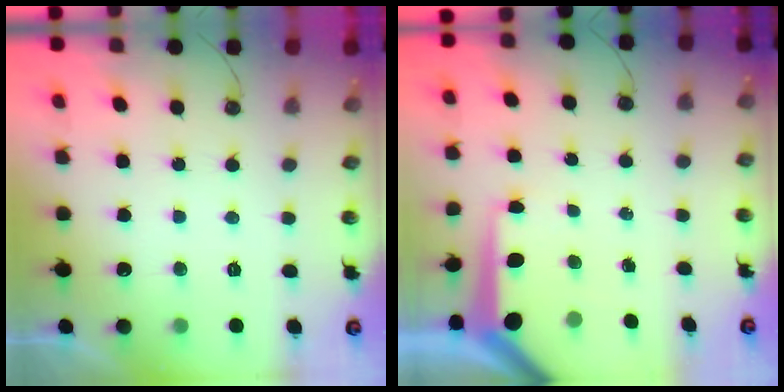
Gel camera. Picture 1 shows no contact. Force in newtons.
{"total": 8.1, "press": 8.1, "slide": 0.8}